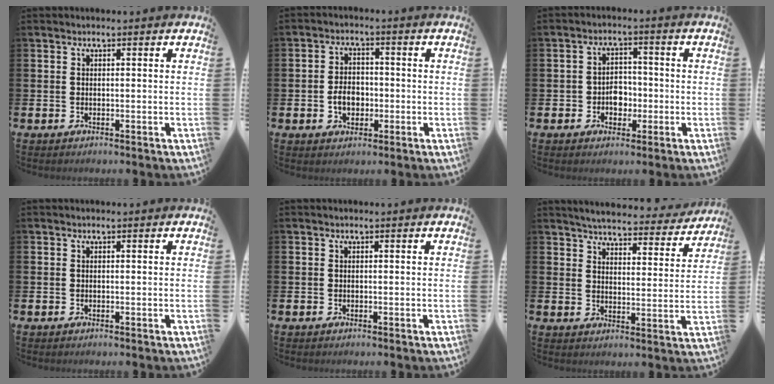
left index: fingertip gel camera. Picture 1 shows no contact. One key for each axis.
{"total": 3.9, "fx": -1.0, "fy": 2.9, "fz": 2.5, "tx": -0.026, "ty": -0.003, "tz": -0.026}
{"total": 3.4, "fx": -1.0, "fy": 2.8, "fz": 1.6, "tx": -0.022, "ty": 0.001, "tz": -0.027}
{"total": 0.0}
{"total": 0.0}
{"total": 4.9, "fx": 4.8, "fy": 0.5, "fz": 1.0, "tx": -0.023, "ty": -0.040, "tz": 0.076}